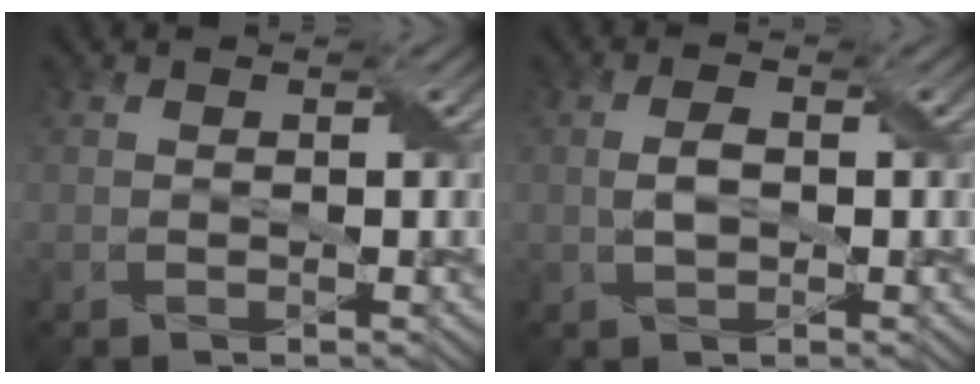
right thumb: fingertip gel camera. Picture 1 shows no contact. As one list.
[{"total": 2.5, "force": [-0.1, 1.3, 2.2], "torque": [-0.046, 0.003, -0.003]}]